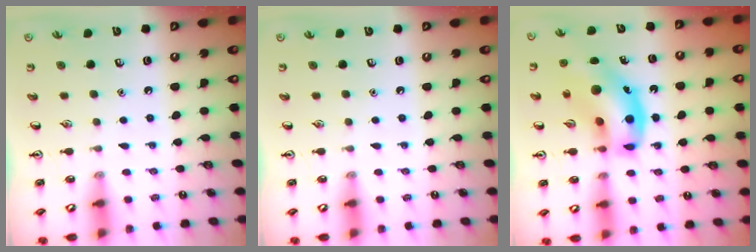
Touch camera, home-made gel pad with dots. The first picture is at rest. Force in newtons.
{"total": 0.0}
{"total": 17.1, "press": 16.5, "slide": 4.5}